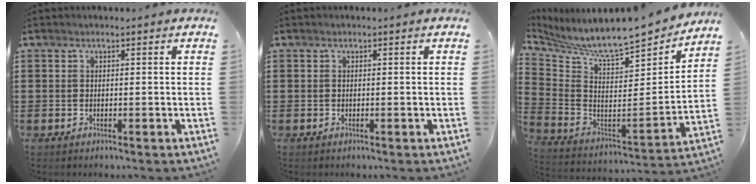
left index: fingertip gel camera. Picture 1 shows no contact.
{"total": 0.0}
{"total": 8.3, "force": [7.4, 1.0, 3.5], "torque": [-0.096, -0.069, 0.119]}